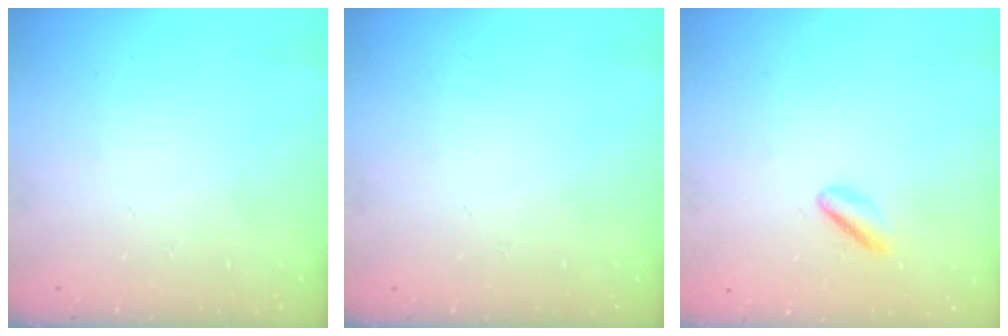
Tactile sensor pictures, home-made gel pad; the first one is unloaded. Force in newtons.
{"total": 0.0}
{"total": 2.2, "press": 1.8, "slide": 1.2}